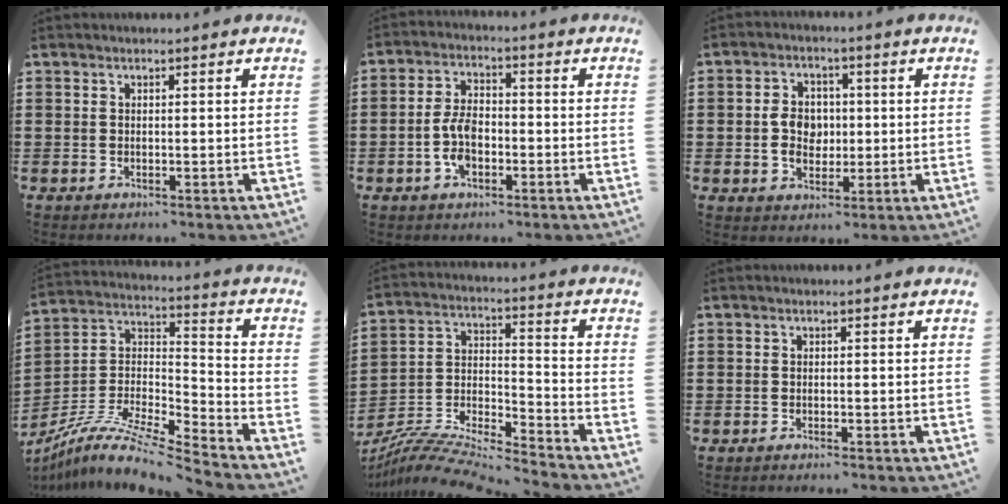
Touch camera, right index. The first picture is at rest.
{"total": 5.8, "force": [-1.8, 3.0, 4.6], "torque": [-0.108, -0.001, -0.038]}
{"total": 5.5, "force": [-0.2, 4.2, 3.5], "torque": [-0.086, 0.008, -0.007]}
{"total": 10.6, "force": [-9.1, 1.4, 5.3], "torque": [-0.111, 0.008, -0.185]}
{"total": 9.1, "force": [-8.7, 1.1, 2.6], "torque": [-0.059, 0.003, -0.177]}
{"total": 0.7, "force": [-0.6, -0.1, 0.1], "torque": [-0.004, -0.002, -0.013]}